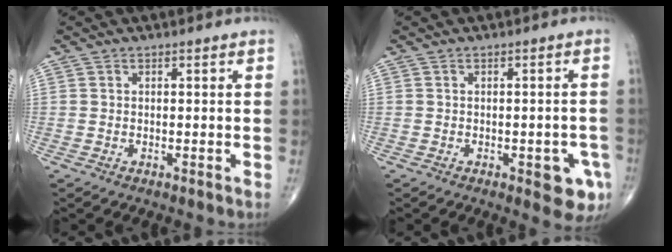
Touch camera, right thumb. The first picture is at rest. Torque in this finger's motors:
{"motor_torque": [0.35, 1.13, 0.01, -0.14, 0.17]}